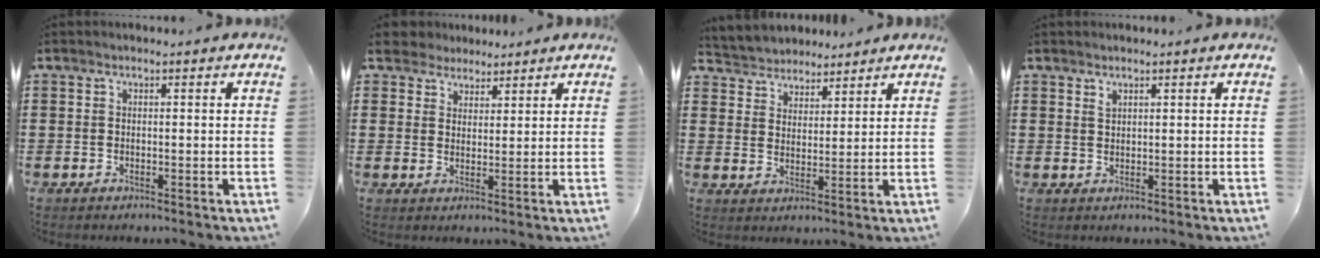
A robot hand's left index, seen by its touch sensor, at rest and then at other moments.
{"total": 3.5, "force": [2.9, 1.9, -0.2], "torque": [-0.014, 0.006, 0.055]}
{"total": 3.9, "force": [3.6, 1.4, -0.8], "torque": [-0.007, -0.012, 0.064]}
{"total": 1.1, "force": [0.9, 0.4, 0.5], "torque": [-0.013, 0.002, 0.017]}